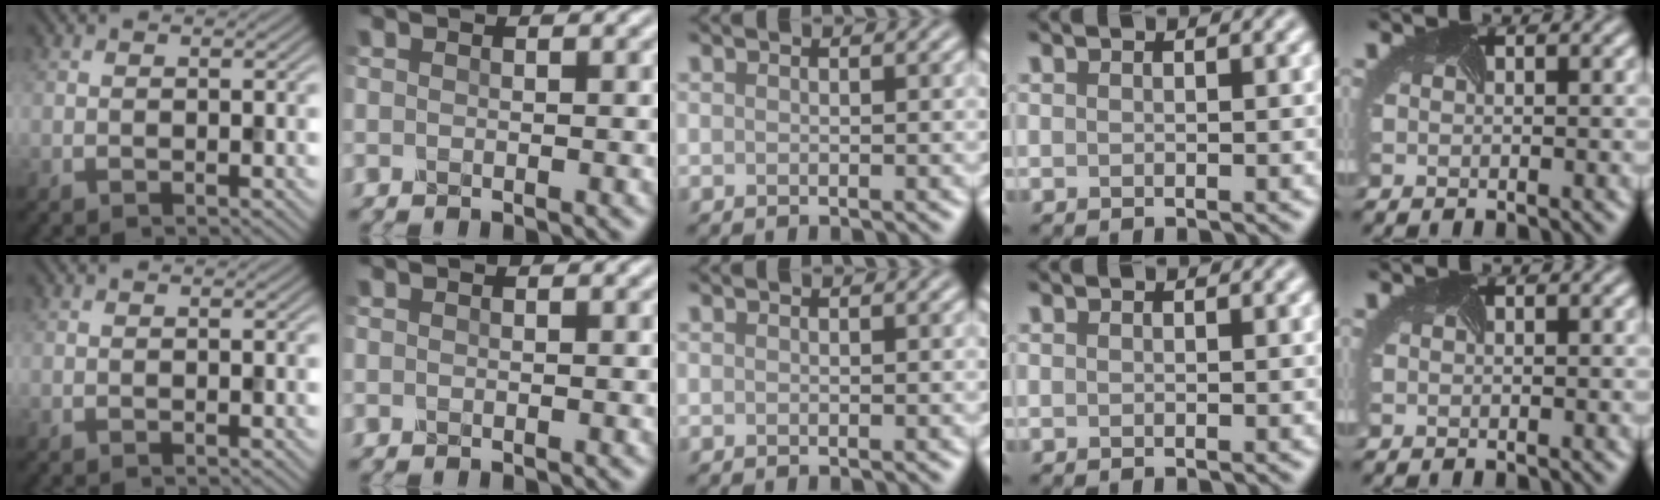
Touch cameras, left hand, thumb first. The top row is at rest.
{}